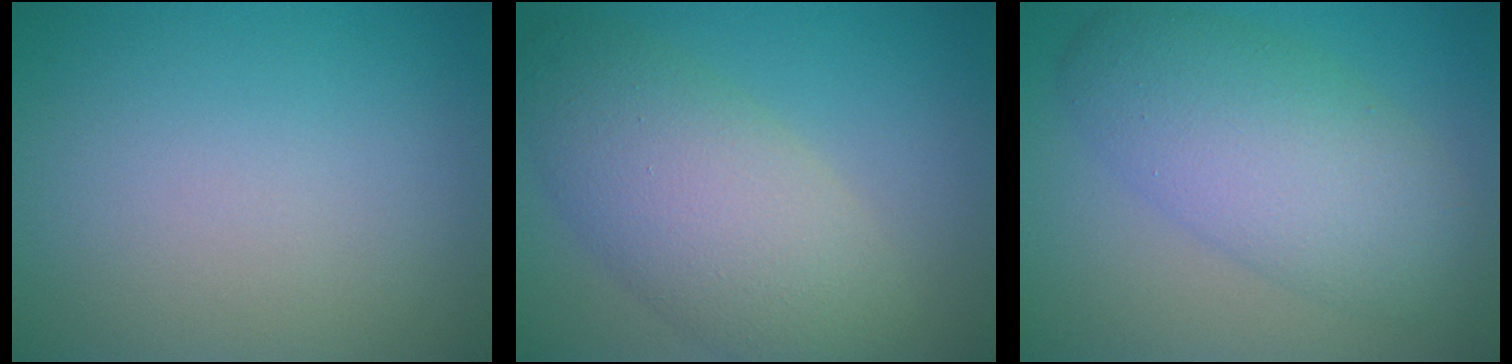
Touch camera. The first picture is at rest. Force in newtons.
{"total": 7.6, "press": 7.6, "slide": 0.1}
{"total": 7.0, "press": 7.0, "slide": 0.3}